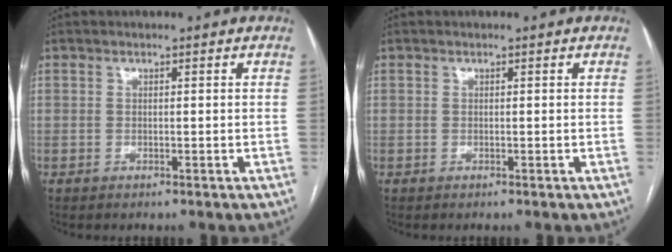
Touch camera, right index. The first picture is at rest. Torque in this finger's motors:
{"motor_torque": [-0.04, -0.04, 0.00, 0.00]}